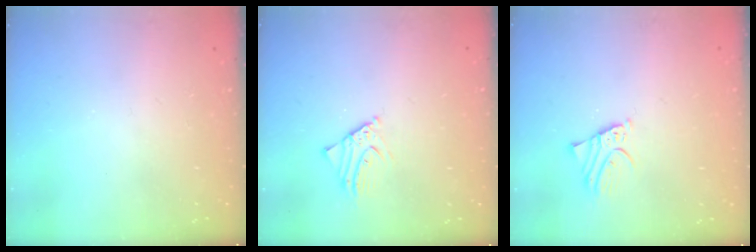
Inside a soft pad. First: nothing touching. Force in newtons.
{"total": 2.8, "press": 2.8, "slide": 0.2}
{"total": 2.2, "press": 2.2, "slide": 0.1}